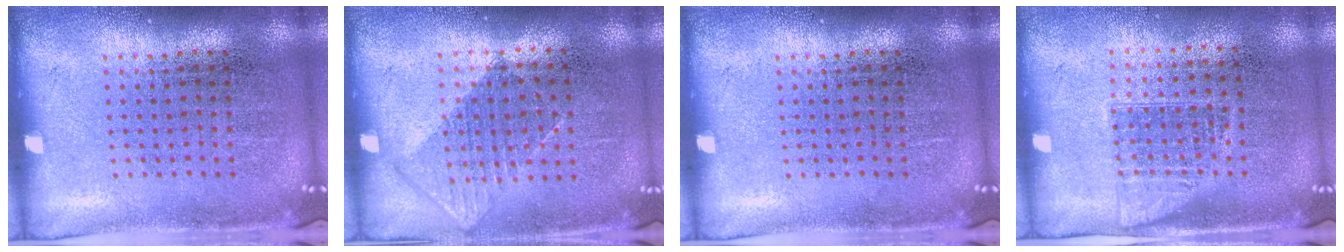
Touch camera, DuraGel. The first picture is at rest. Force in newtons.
{"total": 0.8, "press": 0.7, "slide": 0.4}
{"total": 0.0}
{"total": 1.0, "press": 0.9, "slide": 0.4}